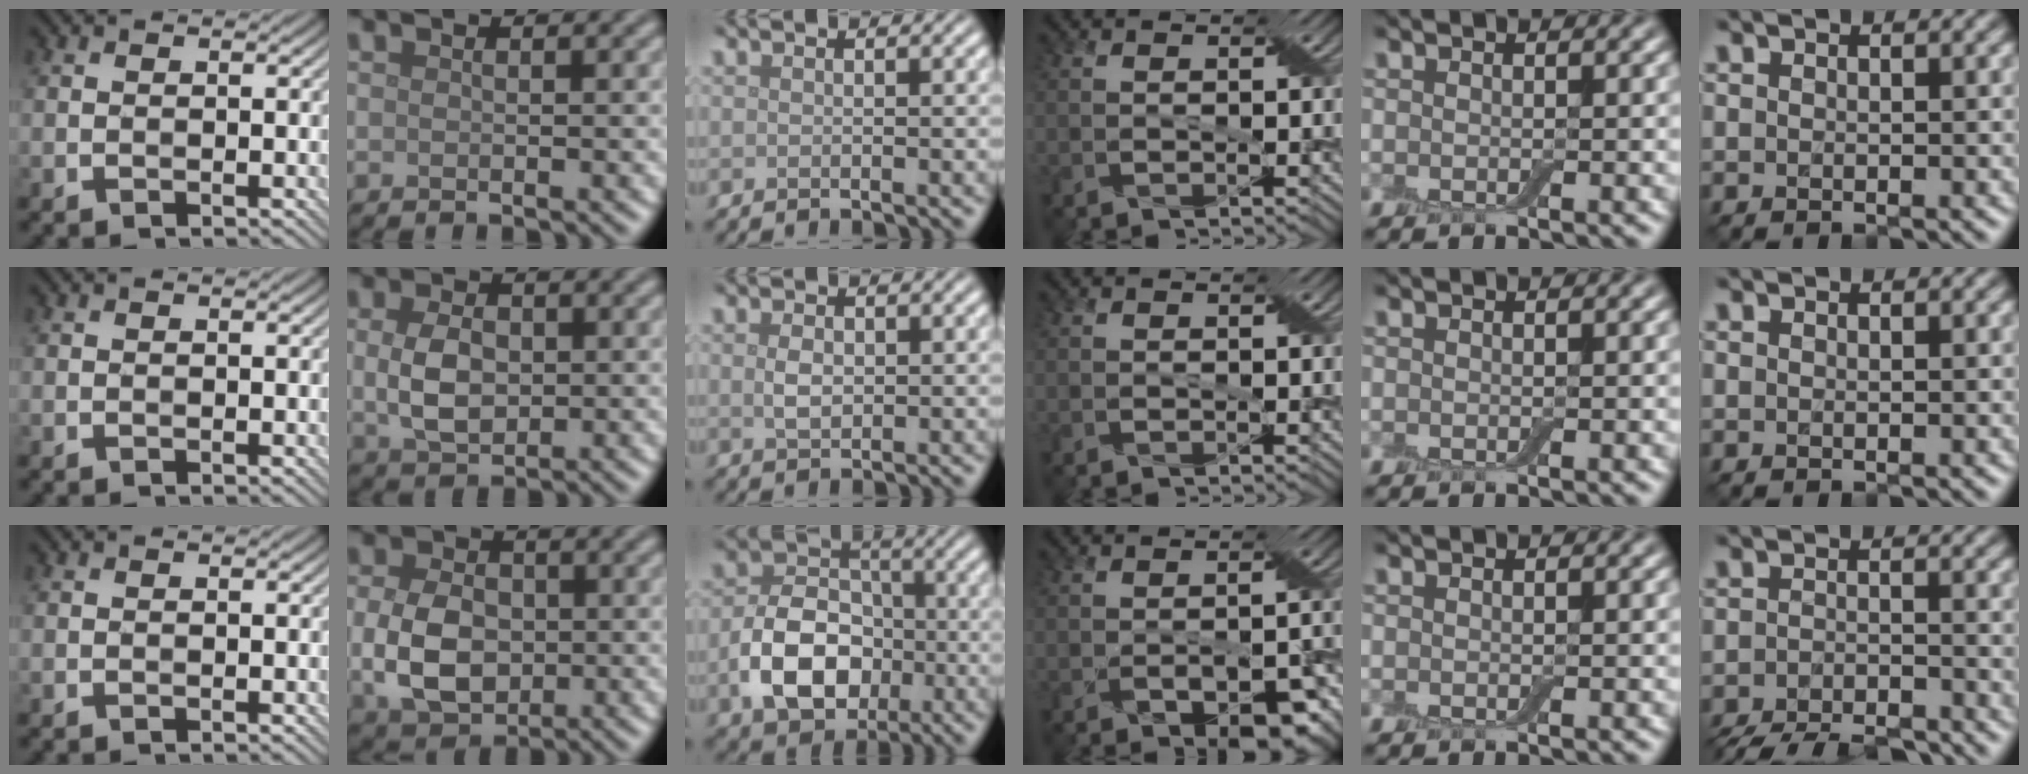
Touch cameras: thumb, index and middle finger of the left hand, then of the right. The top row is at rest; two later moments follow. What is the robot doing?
{"motion": "fold", "object": "apron"}